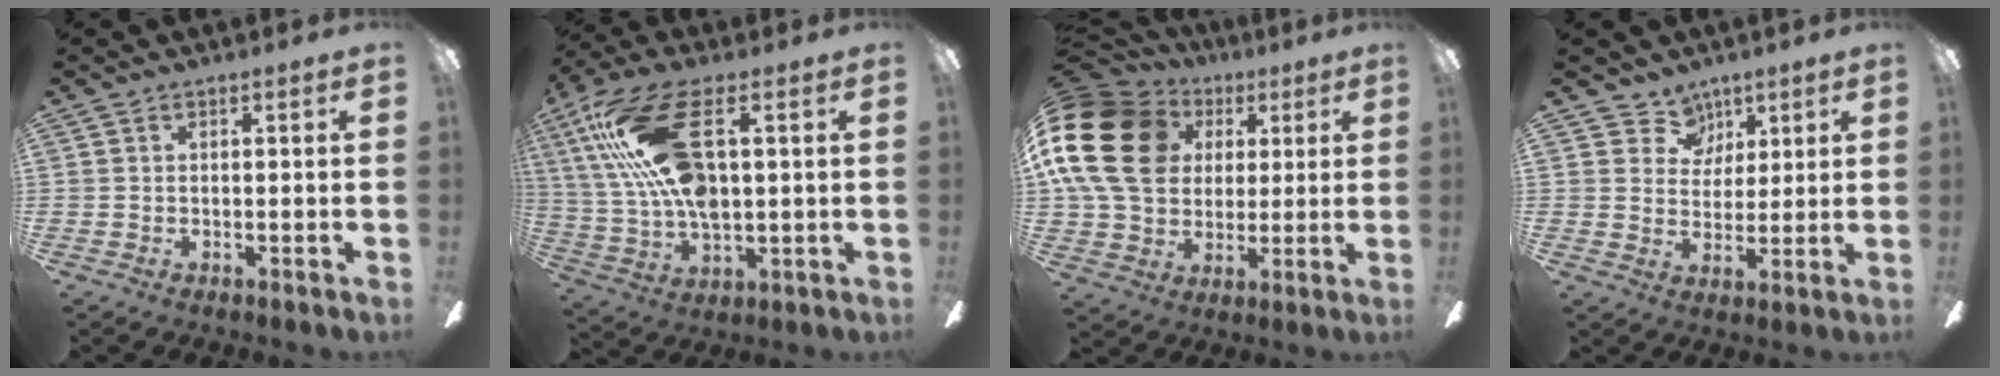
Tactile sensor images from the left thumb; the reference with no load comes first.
{"total": 21.6, "force": [6.4, 10.0, 18.1], "torque": [-0.375, -0.010, 0.106]}
{"total": 21.7, "force": [4.8, 17.5, 12.0], "torque": [-0.241, 0.003, 0.089]}
{"total": 7.2, "force": [4.6, 5.5, 0.6], "torque": [-0.021, -0.022, 0.086]}